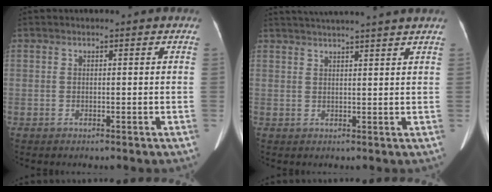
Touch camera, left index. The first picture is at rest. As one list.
[{"total": 10.6, "force": [9.6, -1.2, 4.4], "torque": [-0.072, 0.020, 0.124]}]